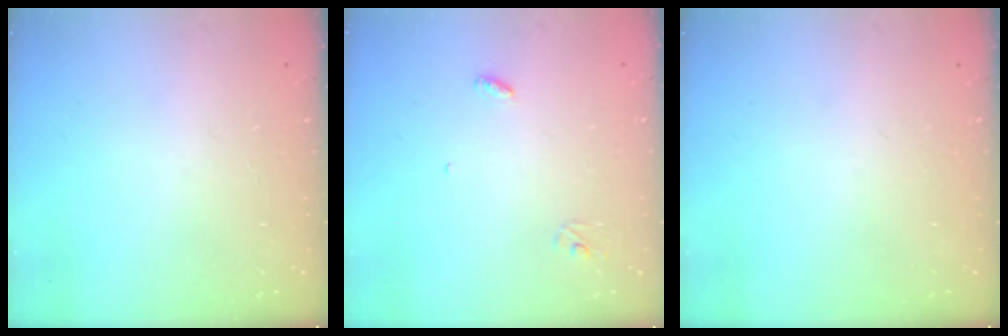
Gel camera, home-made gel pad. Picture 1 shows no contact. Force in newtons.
{"total": 3.2, "press": 3.2, "slide": 0.3}
{"total": 0.0}